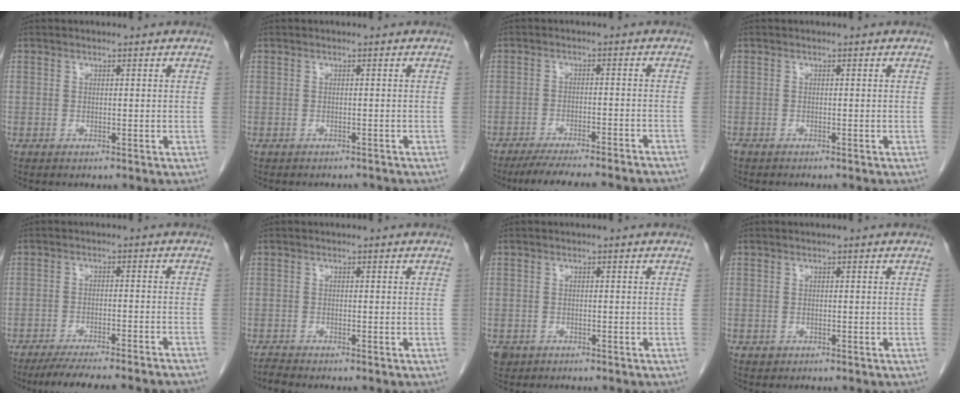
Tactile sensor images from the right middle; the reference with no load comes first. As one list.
[{"total": 1.7, "force": [-1.7, 0.5, -0.1], "torque": [0.002, -0.003, -0.023]}, {"total": 17.7, "force": [-16.0, 1.3, 7.5], "torque": [-0.090, -0.020, -0.209]}, {"total": 2.0, "force": [-1.8, 0.4, 0.8], "torque": [-0.015, -0.004, -0.023]}, {"total": 16.9, "force": [-15.2, 0.9, 7.3], "torque": [-0.089, -0.022, -0.200]}, {"total": 1.0, "force": [-1.0, -0.2, 0.0], "torque": [-0.011, -0.009, -0.020]}, {"total": 2.2, "force": [-1.3, 1.7, 0.5], "torque": [-0.013, 0.001, -0.018]}, {"total": 0.5, "force": [-0.2, 0.5, 0.1], "torque": [-0.004, 0.002, -0.001]}]